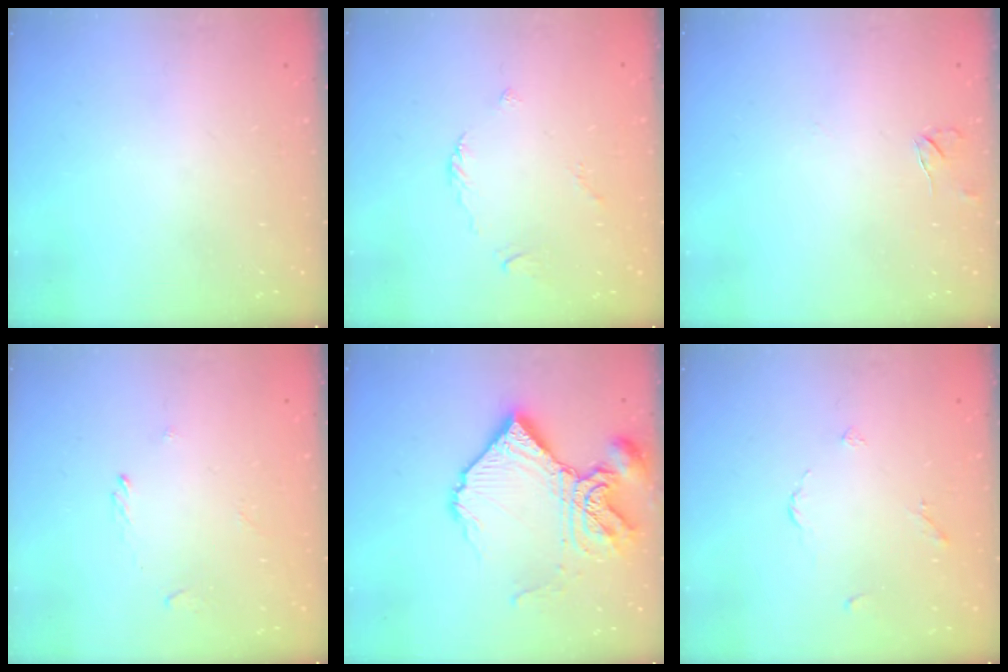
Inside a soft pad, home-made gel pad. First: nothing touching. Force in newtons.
{"total": 2.6, "press": 2.6, "slide": 0.6}
{"total": 3.0, "press": 3.0, "slide": 0.4}
{"total": 1.1, "press": 0.9, "slide": 0.5}
{"total": 15.1, "press": 15.1, "slide": 1.4}
{"total": 3.3, "press": 3.2, "slide": 0.5}